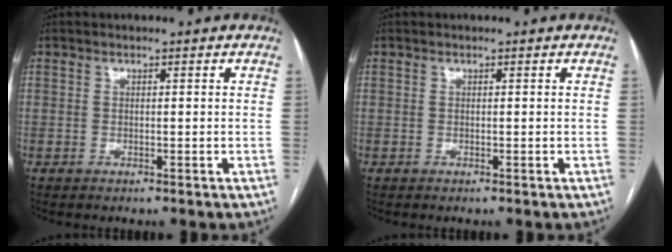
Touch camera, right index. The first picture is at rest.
{"total": 0.0}